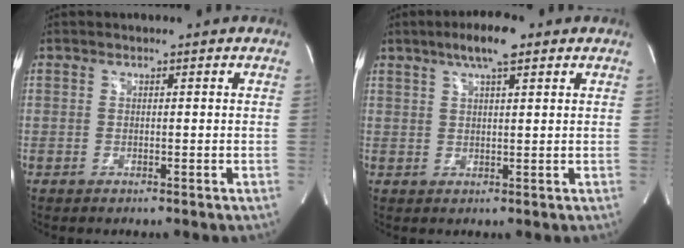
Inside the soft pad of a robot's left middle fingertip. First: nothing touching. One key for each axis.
{"total": 5.9, "fx": 3.7, "fy": 0.9, "fz": 4.5, "tx": -0.087, "ty": 0.012, "tz": 0.062}